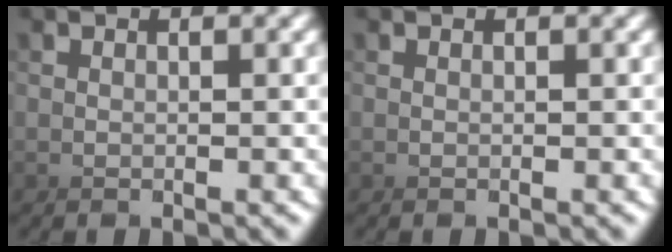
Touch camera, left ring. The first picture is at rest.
{"total": 0.0}